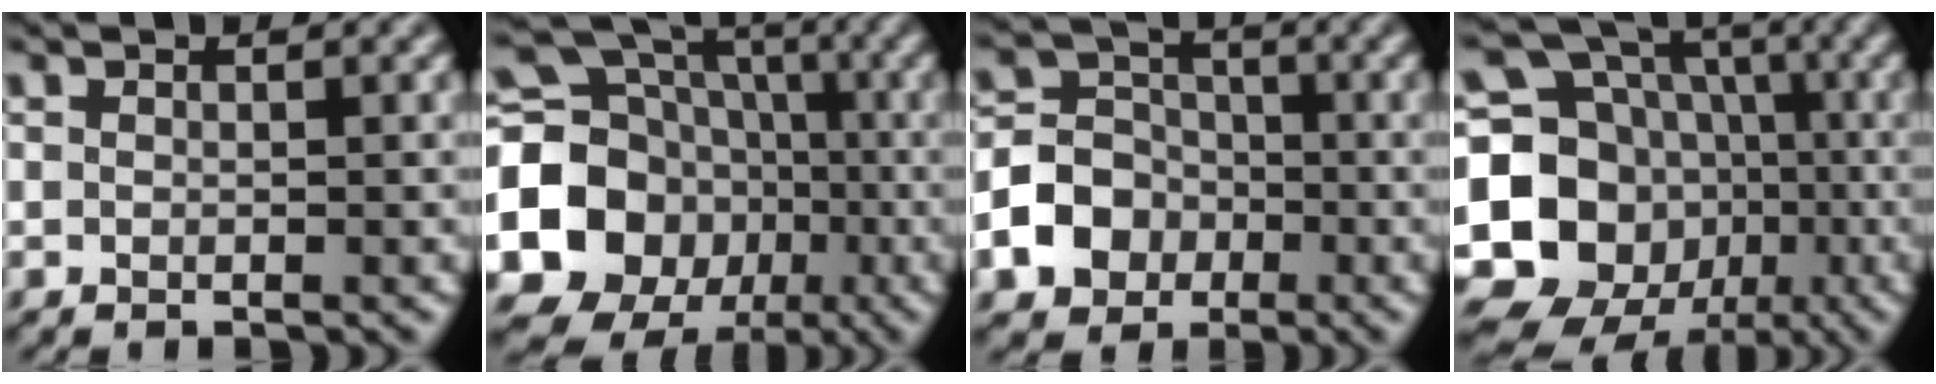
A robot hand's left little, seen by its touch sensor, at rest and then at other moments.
{"total": 18.8, "force": [-3.2, 16.7, 7.8], "torque": [-0.179, 0.003, -0.093]}
{"total": 6.0, "force": [-2.4, 5.0, 2.3], "torque": [-0.033, 0.004, -0.068]}
{"total": 18.7, "force": [-4.5, 16.4, 7.7], "torque": [-0.185, 0.018, -0.106]}